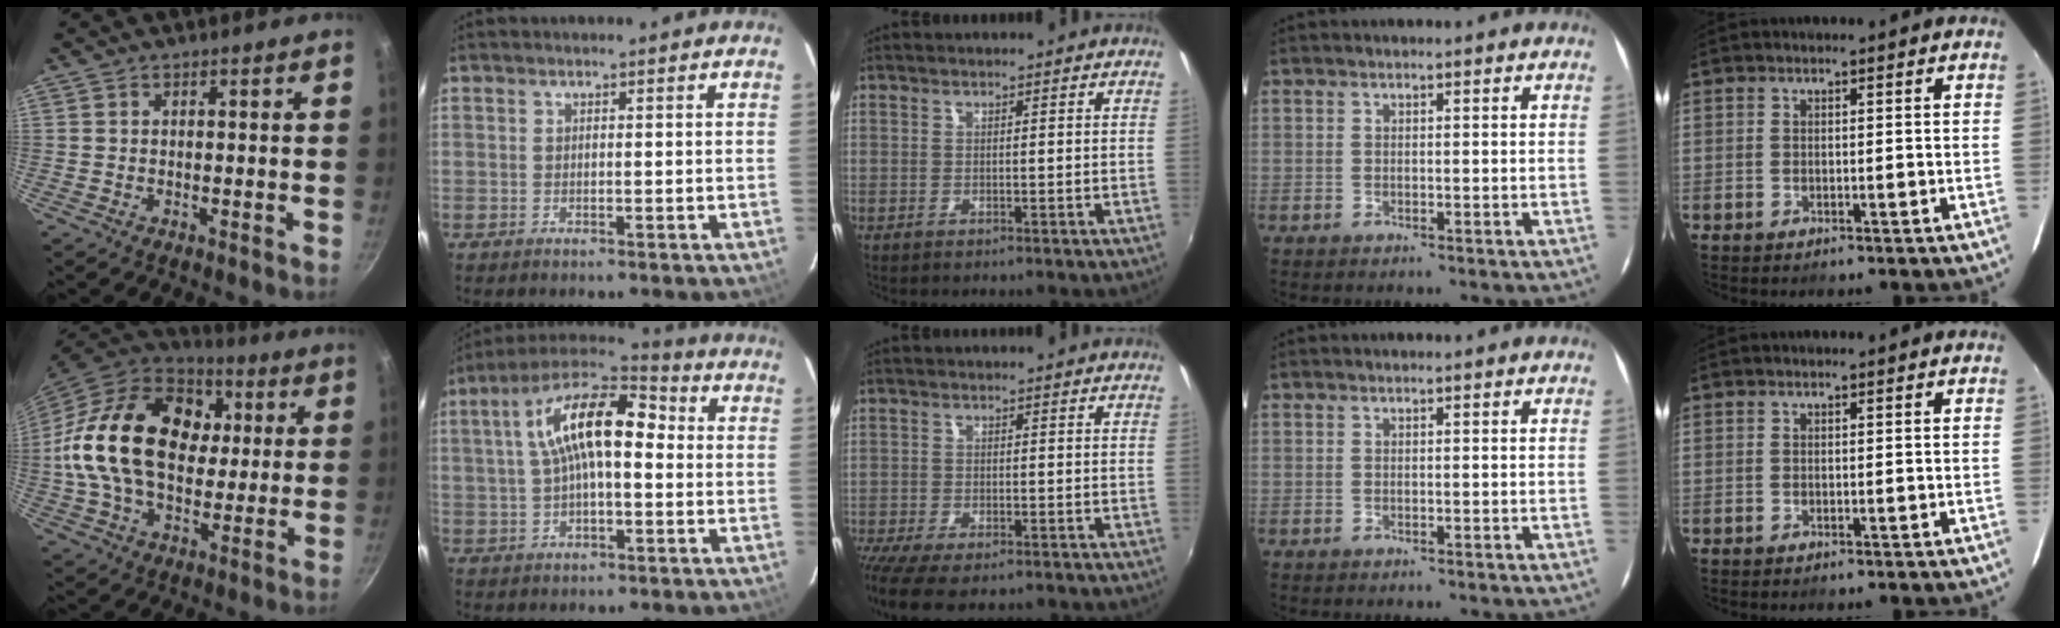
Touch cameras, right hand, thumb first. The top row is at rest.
{"thumb": {"total": 27.9, "force": [3.6, 19.0, 20.1], "torque": [-0.346, 0.026, 0.056]}, "index": {"total": 15.5, "force": [2.0, 6.7, 13.8], "torque": [-0.250, 0.031, 0.022]}, "middle": {"total": 8.8, "force": [-6.8, 2.5, 4.9], "torque": [-0.124, -0.042, -0.121]}}